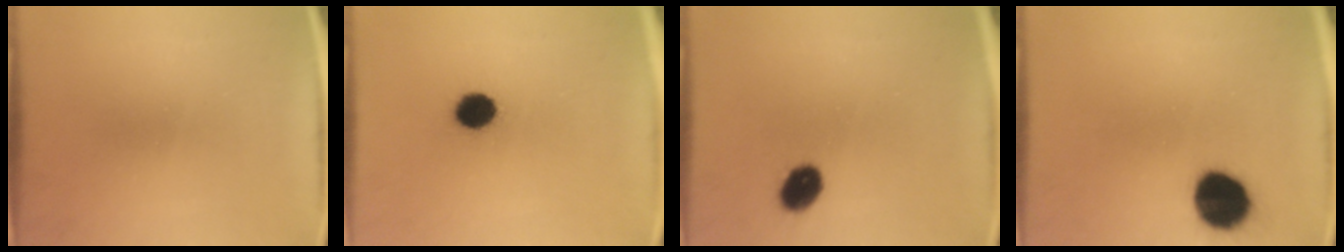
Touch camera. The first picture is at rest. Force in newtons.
{"total": 7.5}
{"total": 6.0}
{"total": 11.9}